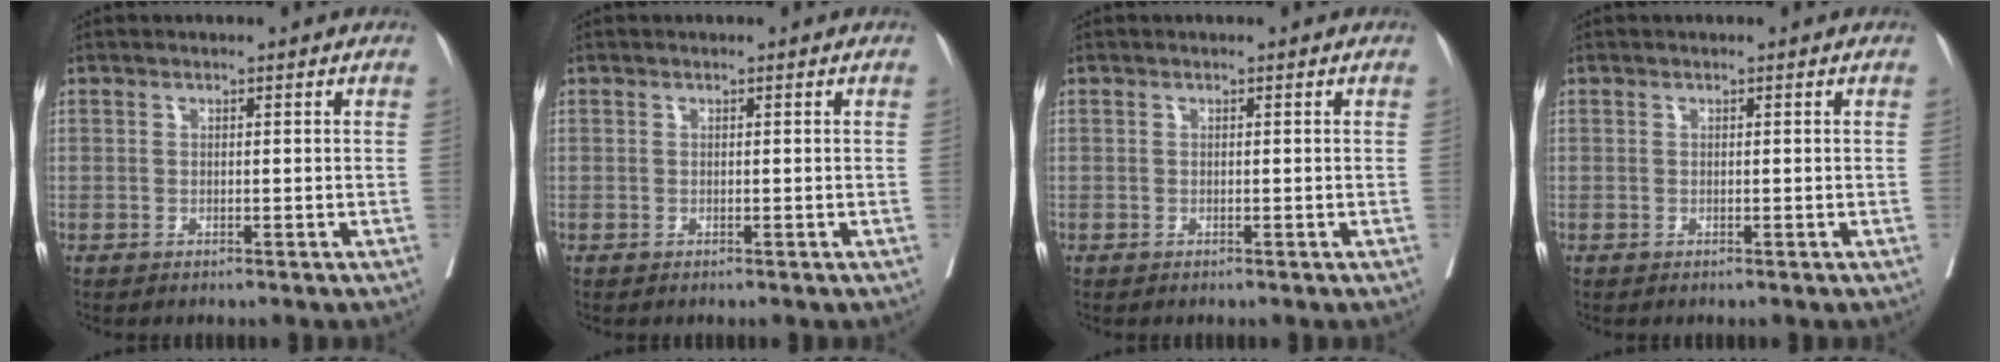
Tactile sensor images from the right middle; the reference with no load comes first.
{"total": 0.0}
{"total": 0.0}
{"total": 0.0}